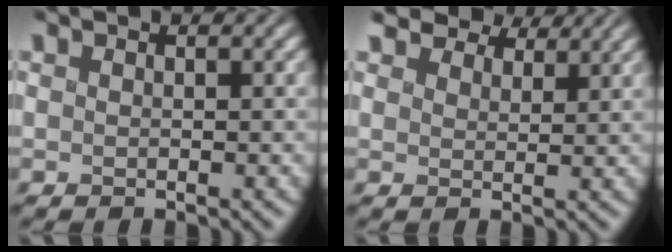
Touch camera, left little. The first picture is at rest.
{"total": 6.7, "force": [6.0, 2.1, 2.1], "torque": [-0.049, 0.010, 0.082]}